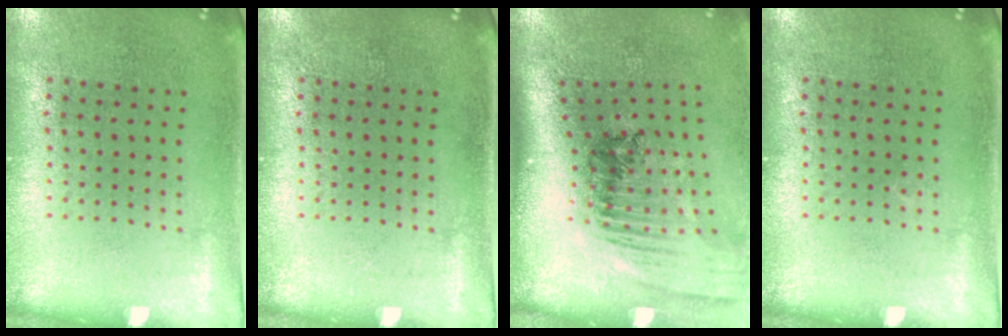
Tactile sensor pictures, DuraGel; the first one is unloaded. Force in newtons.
{"total": 0.0}
{"total": 2.3, "press": 1.6, "slide": 1.6}
{"total": 0.0}